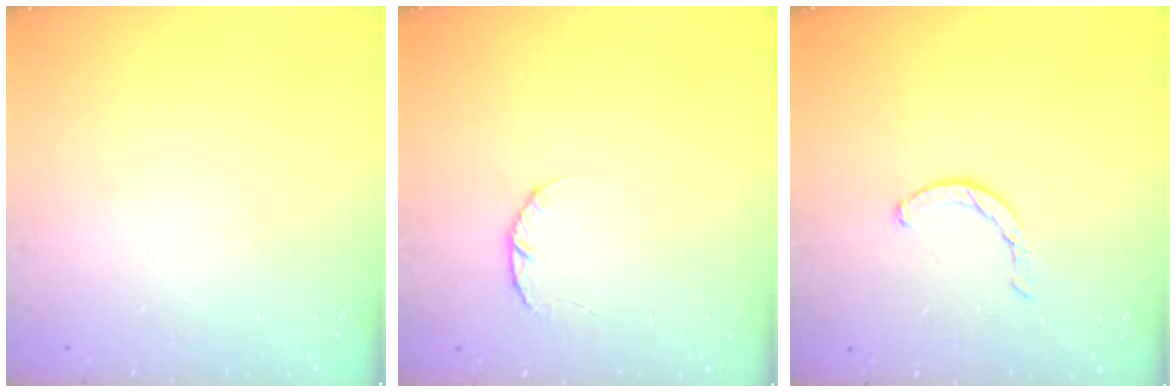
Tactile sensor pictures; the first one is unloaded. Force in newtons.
{"total": 3.4, "press": 3.4, "slide": 0.5}
{"total": 1.9, "press": 1.9, "slide": 0.3}